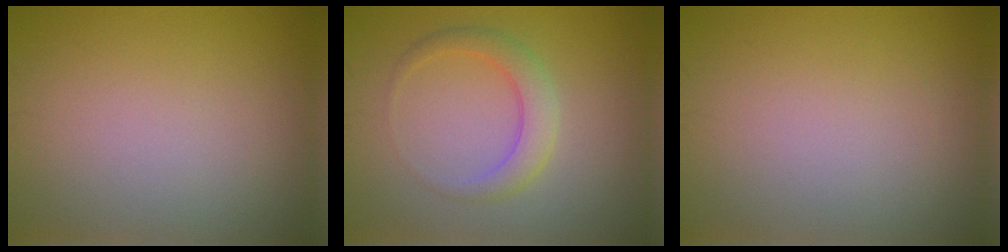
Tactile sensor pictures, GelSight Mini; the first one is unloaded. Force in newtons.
{"total": 2.8, "press": 2.8, "slide": 0.1}
{"total": 0.0}